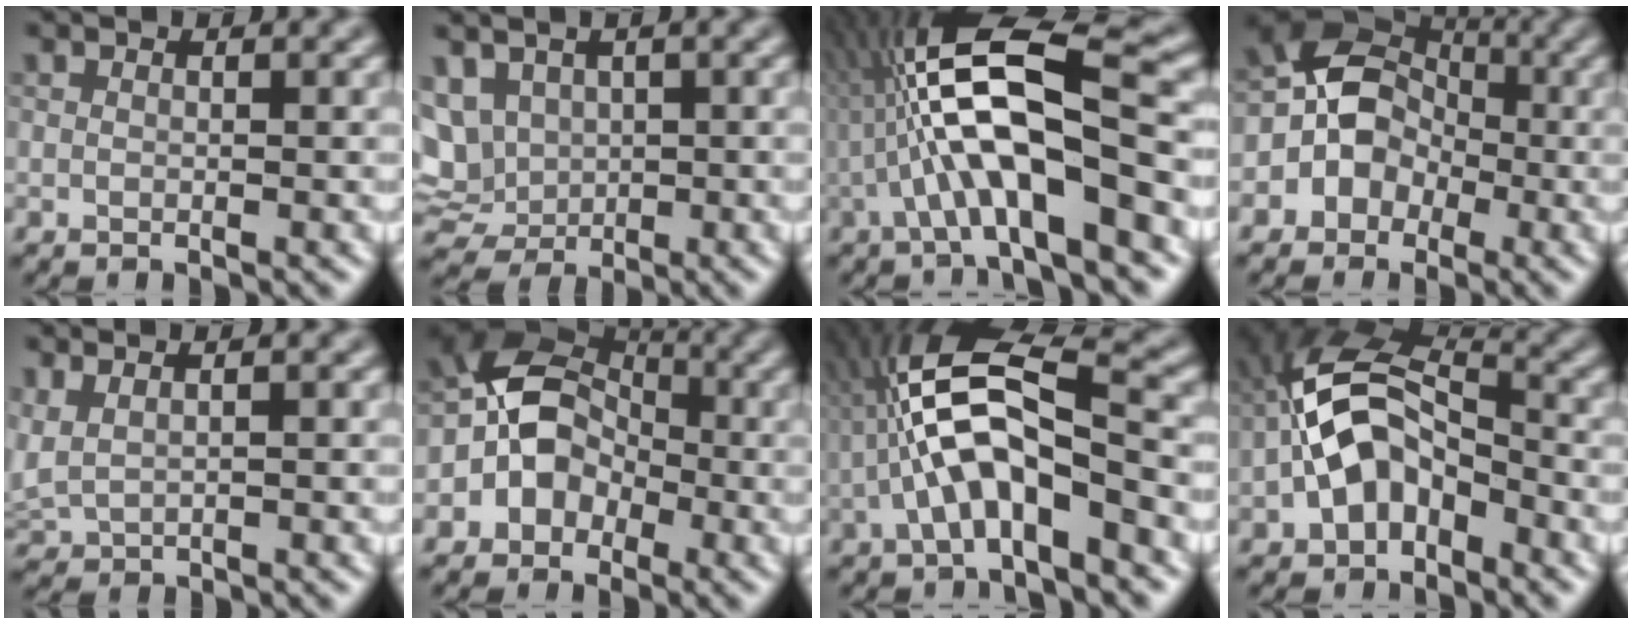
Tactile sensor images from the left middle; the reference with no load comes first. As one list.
[{"total": 5.9, "force": [1.3, 4.7, 3.2], "torque": [-0.076, 0.019, 0.030]}, {"total": 10.8, "force": [-2.1, 3.0, 10.1], "torque": [-0.197, 0.029, -0.035]}, {"total": 5.8, "force": [-1.6, 5.1, 2.2], "torque": [-0.001, 0.019, -0.048]}, {"total": 1.1, "force": [0.7, 0.4, 0.8], "torque": [-0.031, 0.009, 0.026]}, {"total": 5.8, "force": [-1.9, 4.7, 2.7], "torque": [-0.014, 0.015, -0.056]}, {"total": 8.1, "force": [-2.3, 2.5, 7.4], "torque": [-0.145, 0.026, -0.036]}, {"total": 7.5, "force": [-2.9, 4.3, 5.4], "torque": [-0.101, 0.021, -0.057]}]